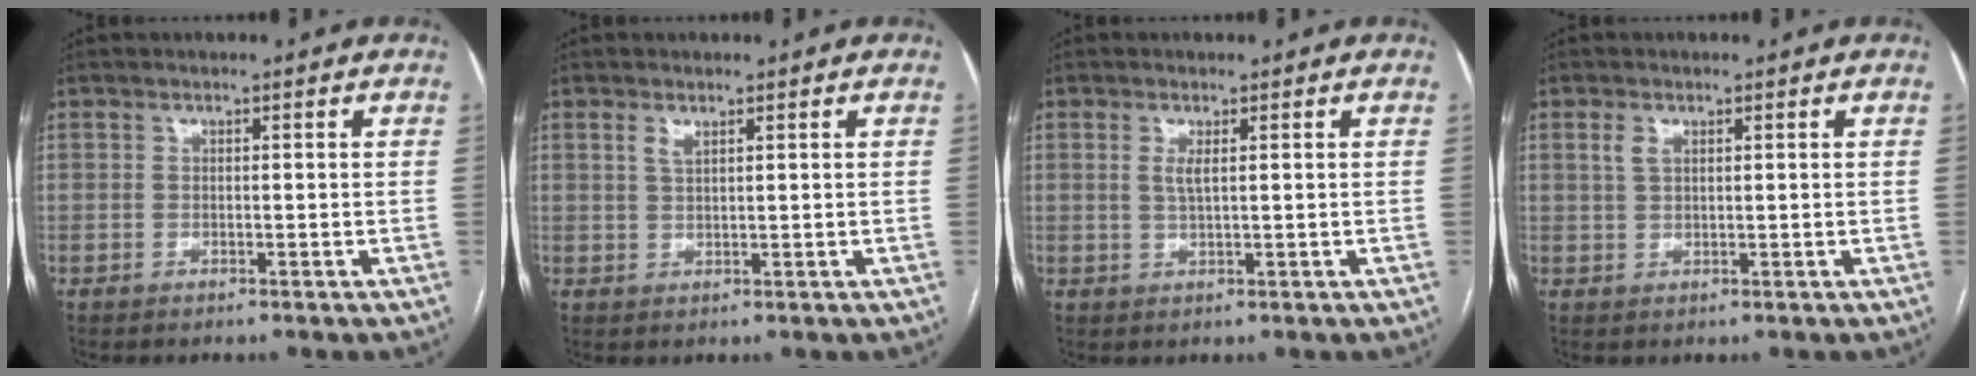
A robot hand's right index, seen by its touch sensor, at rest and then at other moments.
{"total": 1.6, "force": [1.0, 0.5, 1.2], "torque": [-0.026, 0.000, 0.022]}
{"total": 1.9, "force": [0.6, 0.3, 1.8], "torque": [-0.042, -0.003, 0.012]}
{"total": 1.9, "force": [0.9, 1.0, 1.4], "torque": [-0.031, 0.006, 0.022]}